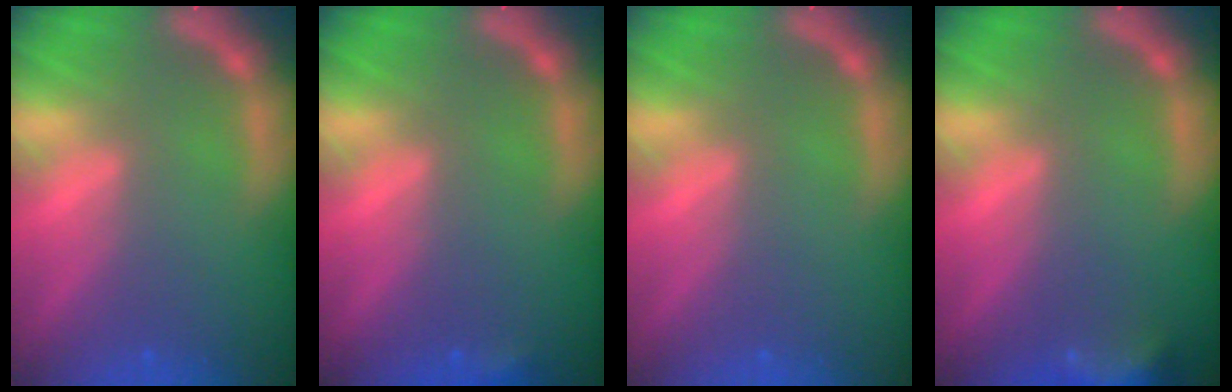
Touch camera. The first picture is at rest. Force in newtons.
{"total": 0.9}
{"total": 0.0}
{"total": 4.9}